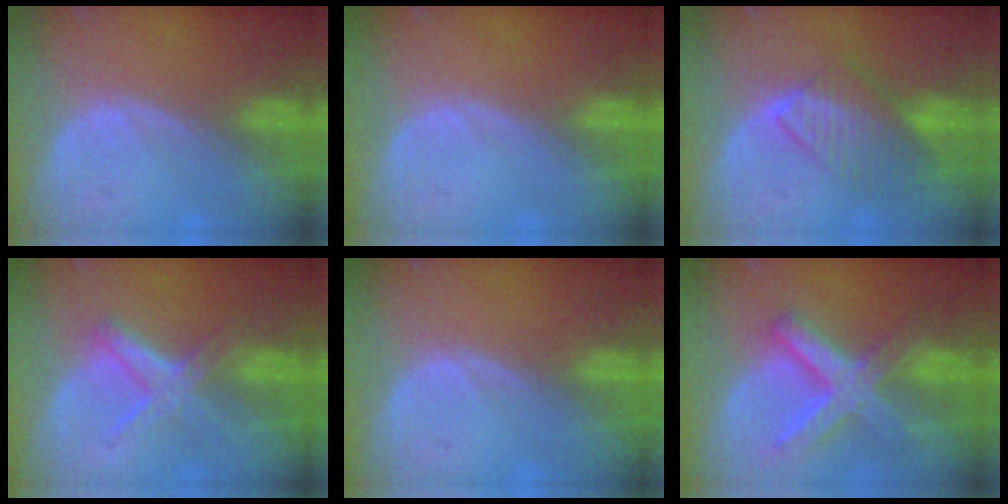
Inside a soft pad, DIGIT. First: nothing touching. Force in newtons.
{"total": 0.0}
{"total": 8.4, "press": 7.2, "slide": 4.2}
{"total": 5.7, "press": 5.5, "slide": 1.8}
{"total": 0.0}
{"total": 8.9, "press": 8.9, "slide": 0.7}